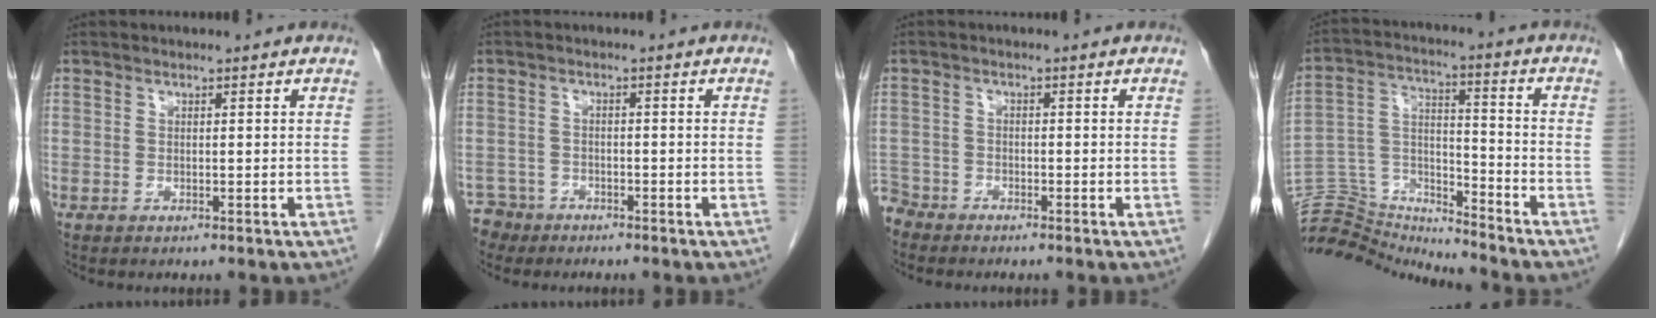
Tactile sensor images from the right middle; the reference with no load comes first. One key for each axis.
{"total": 3.3, "fx": -2.8, "fy": 1.6, "fz": -0.9, "tx": 0.014, "ty": 0.002, "tz": -0.055}
{"total": 3.4, "fx": -3.3, "fy": 0.9, "fz": -0.5, "tx": 0.008, "ty": -0.006, "tz": -0.067}
{"total": 11.7, "fx": -11.7, "fy": 0.5, "fz": -0.7, "tx": 0.007, "ty": 0.066, "tz": -0.217}